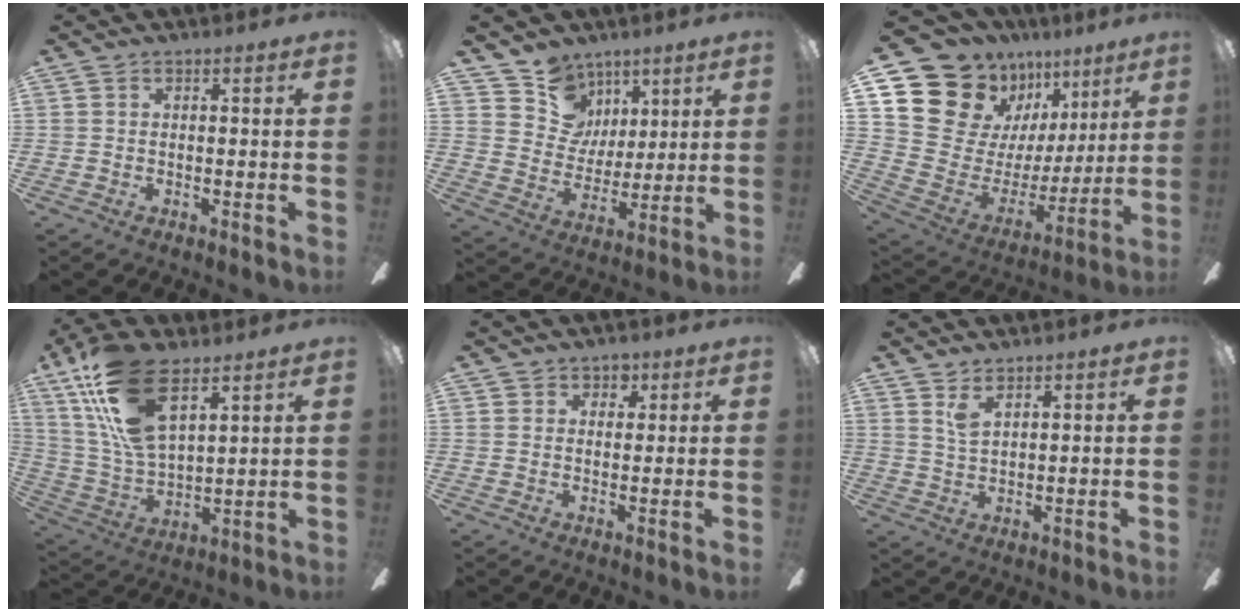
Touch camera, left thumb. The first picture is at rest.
{"total": 11.9, "force": [7.2, 9.3, 1.7], "torque": [-0.037, -0.057, 0.143]}
{"total": 16.5, "force": [11.3, 10.9, 4.9], "torque": [-0.111, -0.083, 0.230]}
{"total": 19.6, "force": [11.3, 8.8, 13.4], "torque": [-0.295, -0.045, 0.200]}
{"total": 3.3, "force": [2.0, 2.5, 0.5], "torque": [0.005, -0.005, 0.032]}
{"total": 3.6, "force": [2.6, 1.3, 2.1], "torque": [-0.050, 0.000, 0.047]}